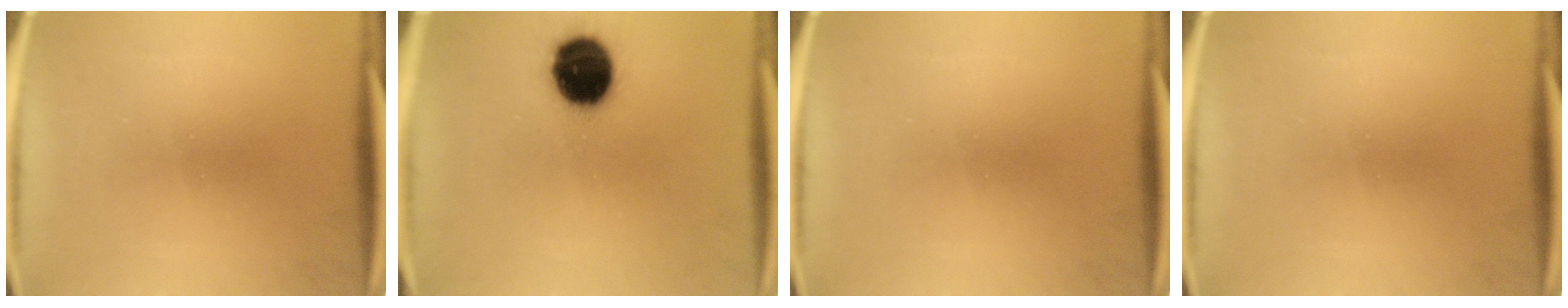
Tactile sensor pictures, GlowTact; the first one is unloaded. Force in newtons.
{"total": 15.4}
{"total": 0.0}
{"total": 0.0}